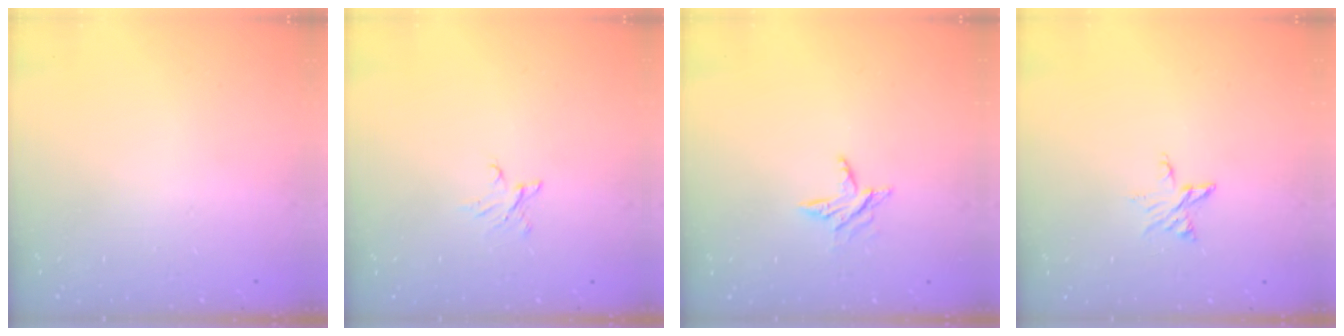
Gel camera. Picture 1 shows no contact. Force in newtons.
{"total": 3.5, "press": 3.4, "slide": 0.4}
{"total": 6.4, "press": 6.3, "slide": 0.5}
{"total": 6.4, "press": 6.4, "slide": 0.5}